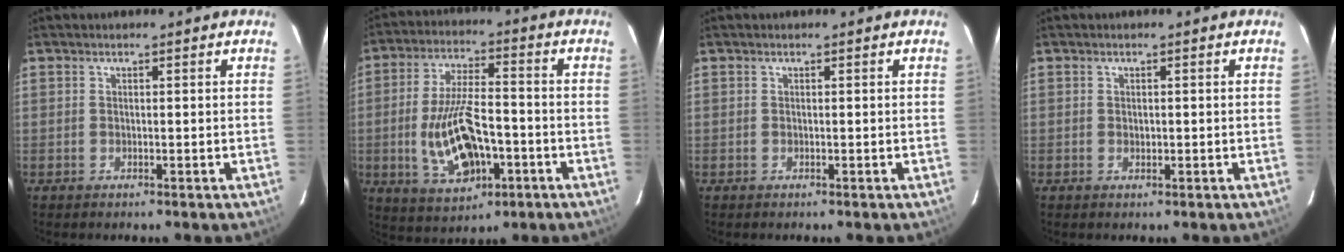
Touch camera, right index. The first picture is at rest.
{"total": 14.0, "force": [-3.8, 6.4, 11.9], "torque": [-0.245, -0.006, -0.053]}
{"total": 0.0}
{"total": 0.6, "force": [0.0, 0.5, 0.3], "torque": [-0.002, 0.000, 0.002]}